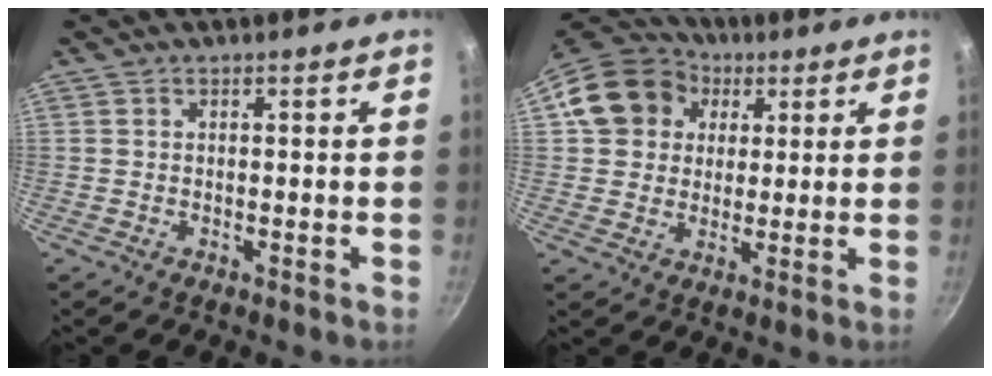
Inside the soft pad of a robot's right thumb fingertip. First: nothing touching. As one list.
[{"total": 14.3, "force": [4.2, 12.2, 6.2], "torque": [-0.098, 0.025, 0.062]}]